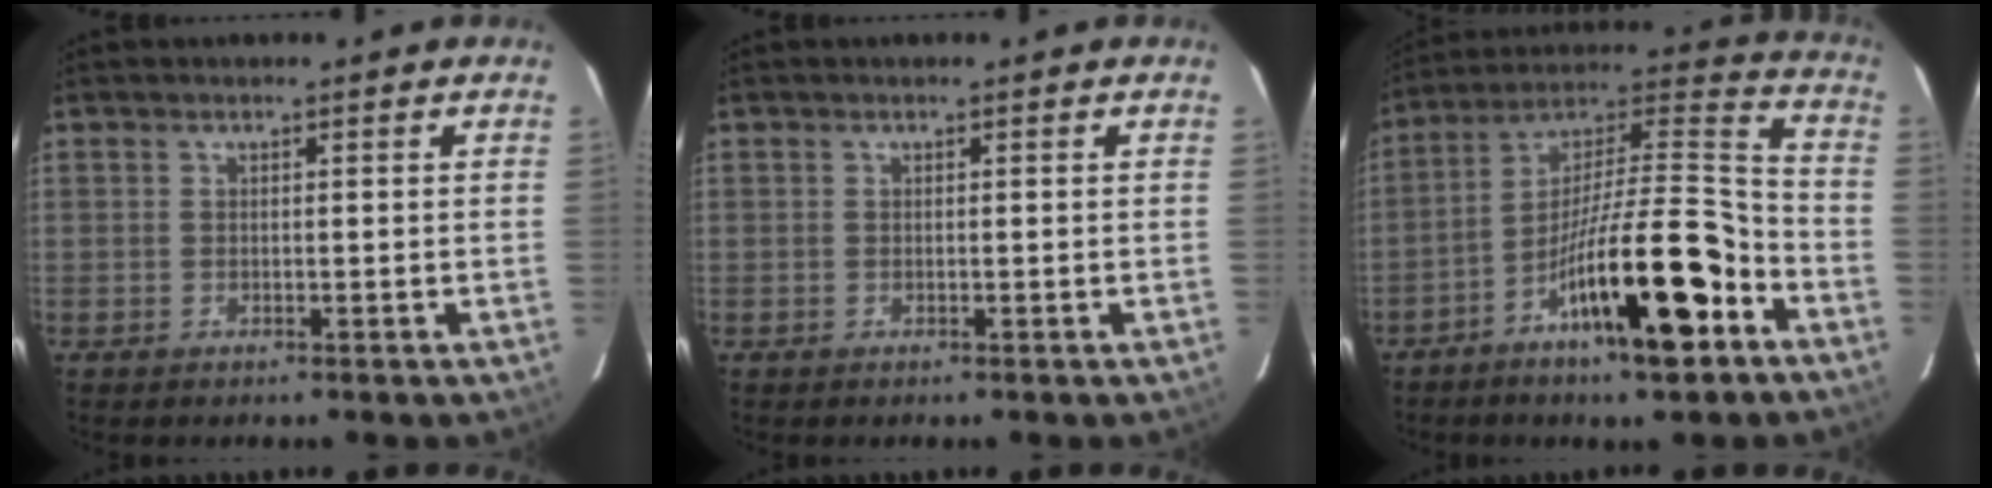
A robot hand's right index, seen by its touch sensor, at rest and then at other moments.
{"total": 0.0}
{"total": 19.1, "force": [-9.0, 2.8, 16.6], "torque": [-0.282, 0.006, -0.143]}